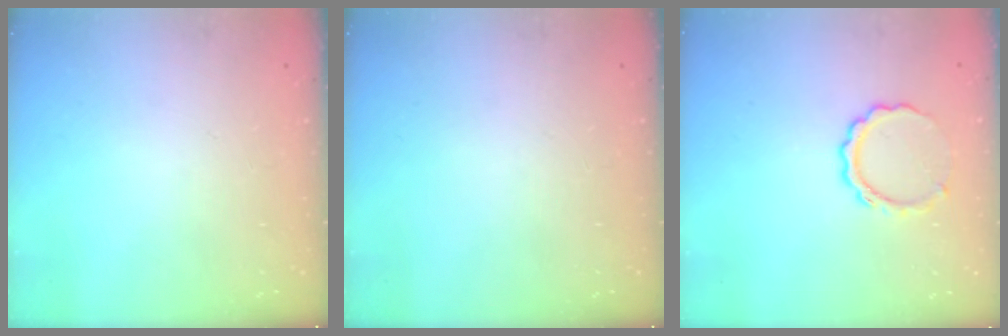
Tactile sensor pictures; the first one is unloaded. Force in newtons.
{"total": 0.0}
{"total": 7.5, "press": 7.4, "slide": 1.1}